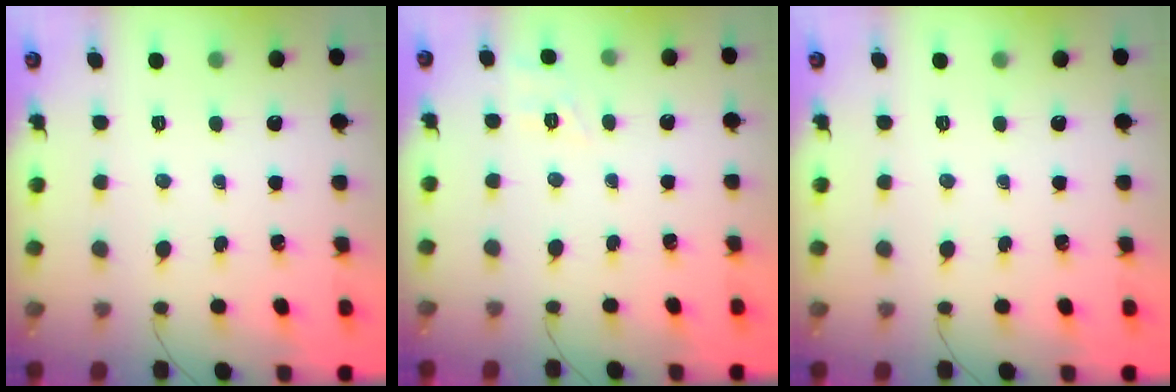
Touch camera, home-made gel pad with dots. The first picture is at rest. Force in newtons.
{"total": 7.6, "press": 7.5, "slide": 1.4}
{"total": 0.0}